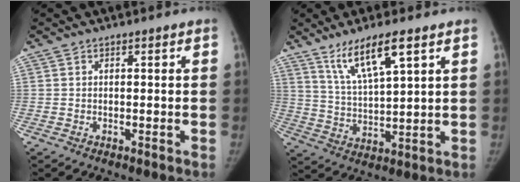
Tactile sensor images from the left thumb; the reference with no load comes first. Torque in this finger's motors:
{"motor_torque": [0.10, 0.13, 0.16, -0.11, 0.08]}